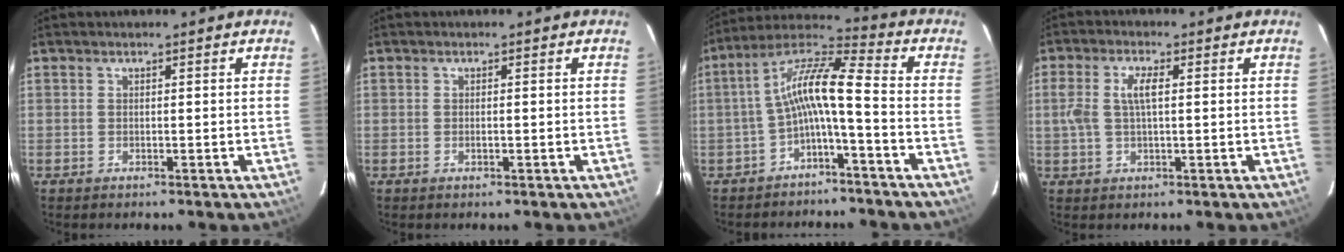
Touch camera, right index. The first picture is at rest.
{"total": 0.8, "force": [-0.2, 0.2, 0.7], "torque": [-0.013, 0.001, -0.003]}
{"total": 9.8, "force": [-2.7, 1.2, 9.4], "torque": [-0.202, 0.024, -0.054]}
{"total": 5.2, "force": [0.7, 2.1, 4.8], "torque": [-0.097, 0.008, 0.016]}